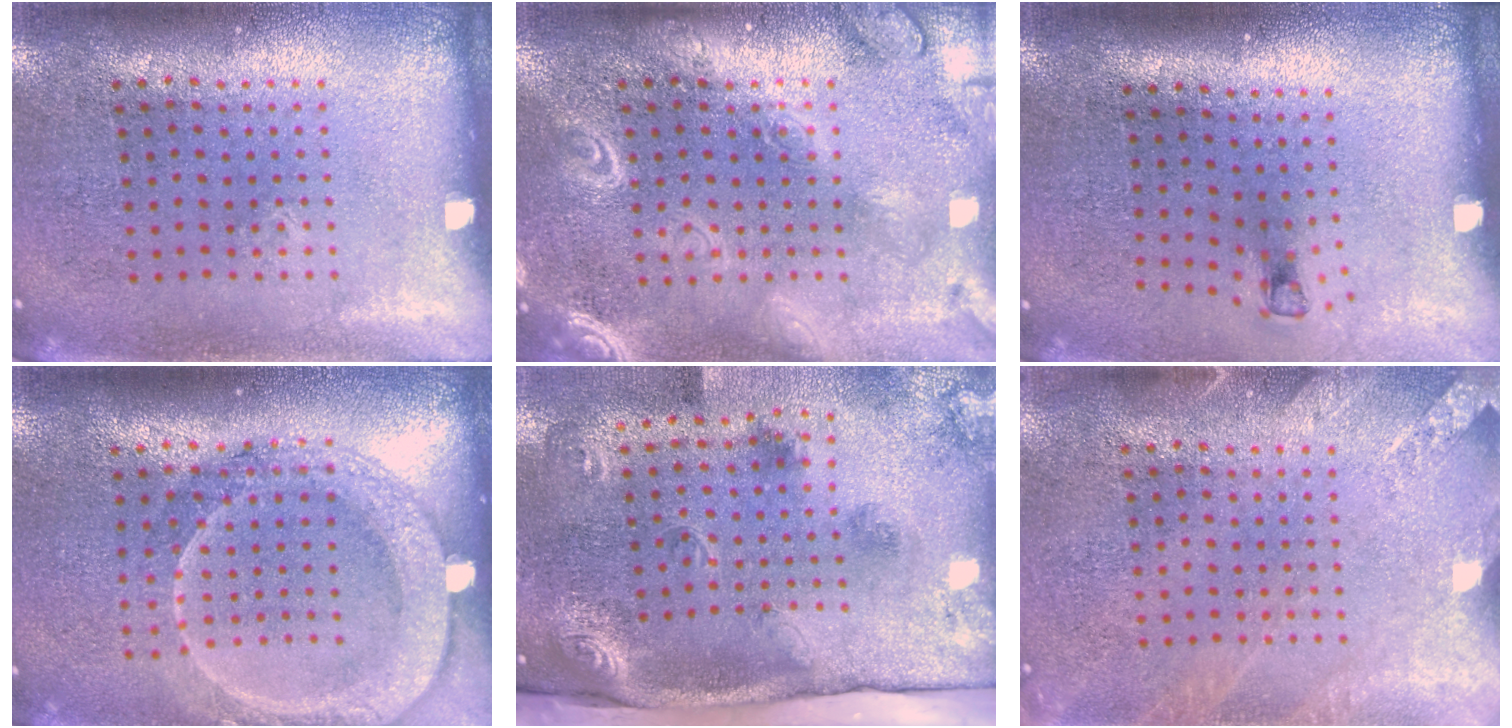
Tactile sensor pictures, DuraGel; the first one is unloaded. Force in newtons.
{"total": 2.6, "press": 2.5, "slide": 0.3}
{"total": 0.7, "press": 0.4, "slide": 0.6}
{"total": 1.9, "press": 1.8, "slide": 0.6}
{"total": 3.3, "press": 2.1, "slide": 2.5}
{"total": 2.1, "press": 2.1, "slide": 0.2}